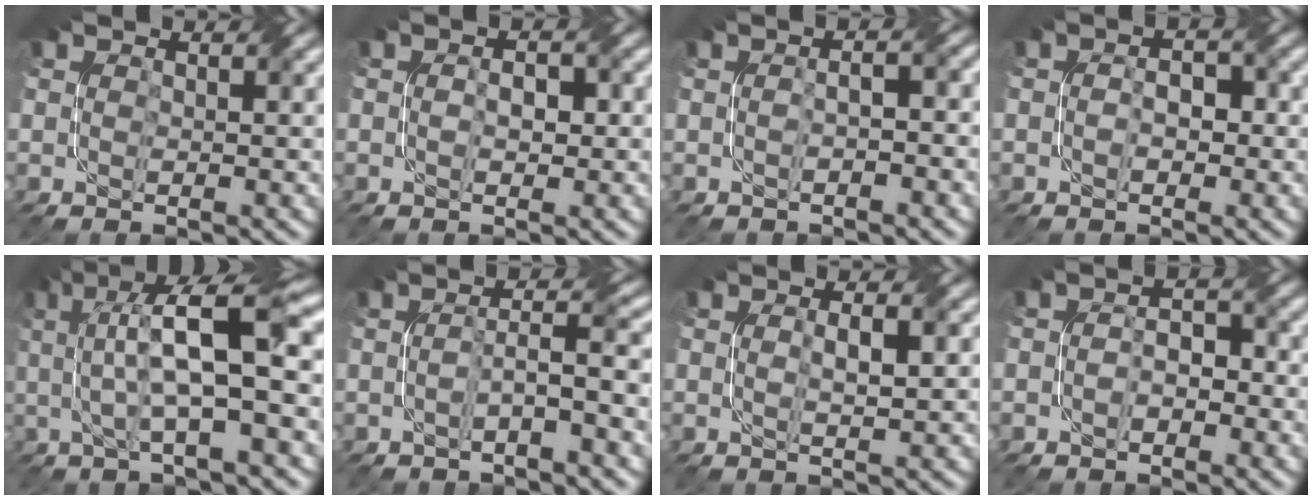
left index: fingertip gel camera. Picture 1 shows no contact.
{"total": 1.6, "force": [-0.2, 1.0, 1.3], "torque": [-0.019, 0.005, -0.004]}
{"total": 2.2, "force": [-0.3, 0.8, 2.0], "torque": [-0.031, 0.006, -0.012]}
{"total": 1.9, "force": [-0.5, 1.2, 1.4], "torque": [-0.010, 0.008, -0.014]}
{"total": 8.9, "force": [1.1, 2.0, 8.6], "torque": [-0.144, 0.013, 0.020]}
{"total": 3.3, "force": [-0.8, 0.3, 3.2], "torque": [-0.052, 0.014, -0.020]}
{"total": 1.5, "force": [0.2, 0.1, 1.5], "torque": [-0.027, 0.004, 0.005]}
{"total": 1.8, "force": [-0.8, 1.0, 1.3], "torque": [-0.022, 0.008, -0.015]}